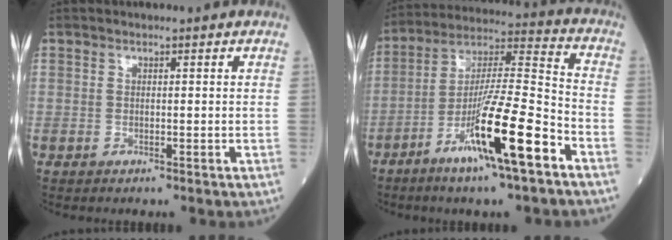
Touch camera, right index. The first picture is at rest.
{"total": 16.0, "force": [-8.0, 0.4, 13.9], "torque": [-0.257, -0.019, -0.142]}